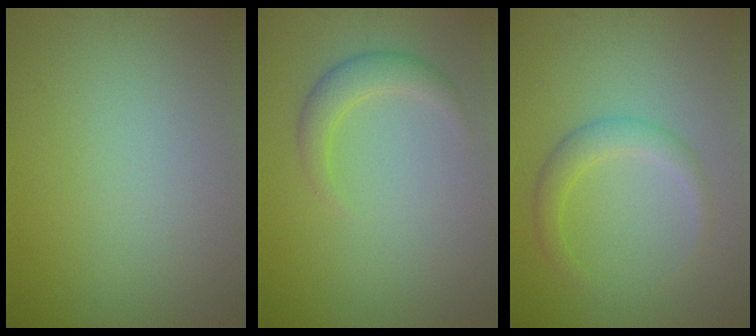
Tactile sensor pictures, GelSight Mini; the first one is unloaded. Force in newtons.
{"total": 2.4, "press": 2.4, "slide": 0.1}
{"total": 2.6, "press": 2.6, "slide": 0.1}